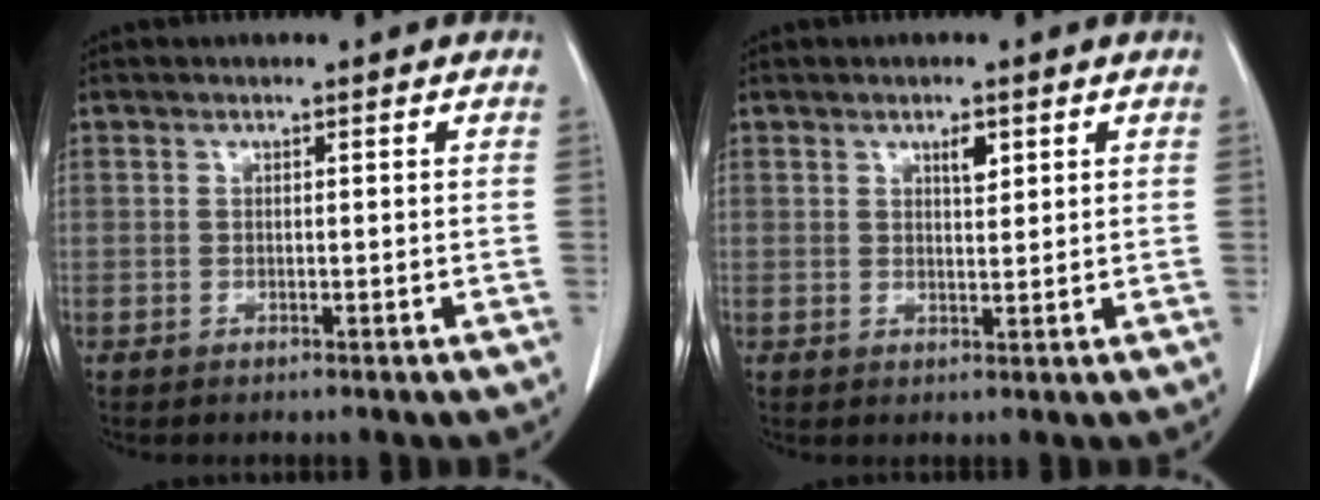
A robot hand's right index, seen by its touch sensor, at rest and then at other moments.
{"total": 2.2, "force": [1.2, 0.8, 1.7], "torque": [-0.025, -0.003, 0.020]}